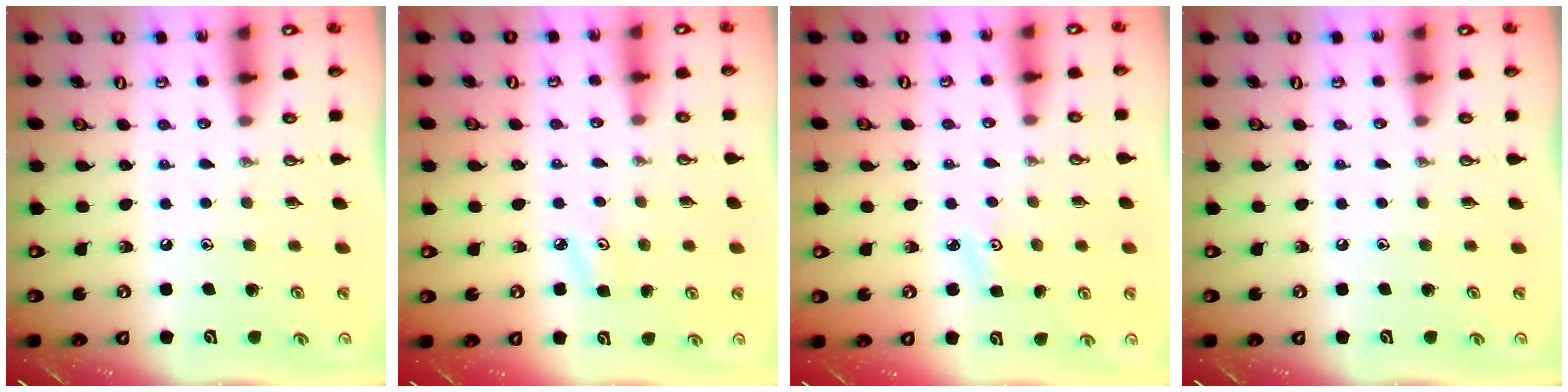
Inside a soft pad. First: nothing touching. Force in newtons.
{"total": 4.7, "press": 4.7, "slide": 0.6}
{"total": 2.7, "press": 2.6, "slide": 0.4}
{"total": 0.0}